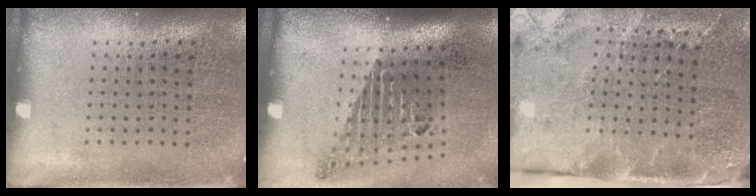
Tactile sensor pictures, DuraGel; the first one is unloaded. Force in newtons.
{"total": 1.8, "press": 1.2, "slide": 1.3}
{"total": 3.9, "press": 3.2, "slide": 2.3}